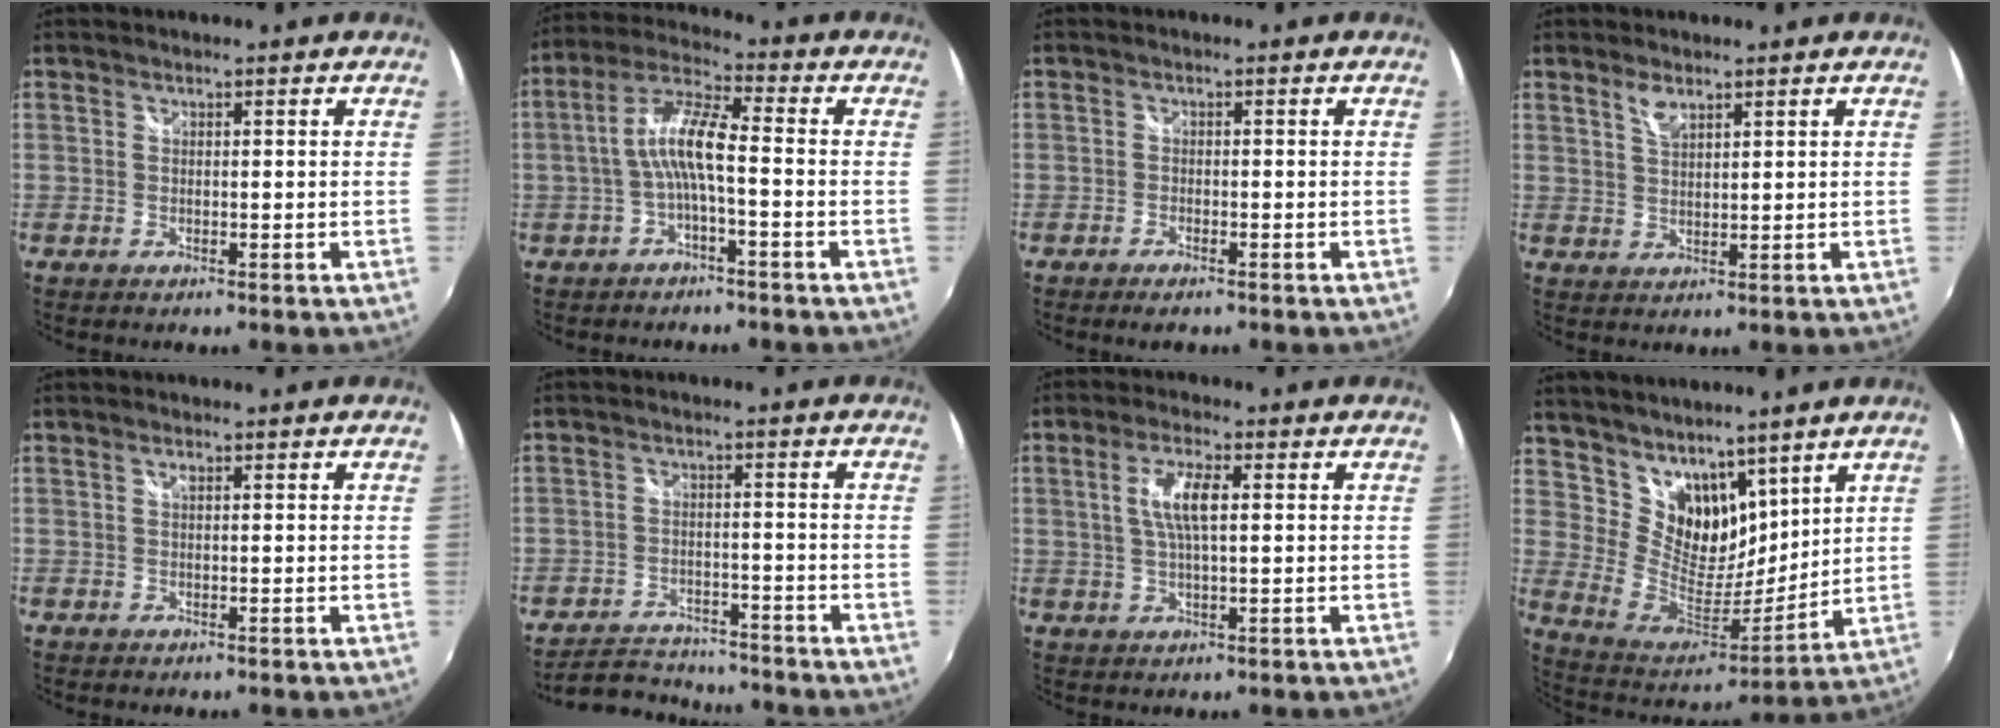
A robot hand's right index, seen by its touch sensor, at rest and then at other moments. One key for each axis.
{"total": 7.9, "fx": -1.7, "fy": 1.3, "fz": 7.6, "tx": -0.171, "ty": 0.016, "tz": -0.031}
{"total": 2.1, "fx": -1.7, "fy": 0.7, "fz": 1.1, "tx": -0.030, "ty": -0.004, "tz": -0.033}
{"total": 3.1, "fx": 2.0, "fy": 1.2, "fz": 2.0, "tx": -0.035, "ty": 0.001, "tz": 0.037}
{"total": 0.7, "fx": 0.3, "fy": 0.2, "fz": 0.7, "tx": -0.013, "ty": 0.003, "tz": 0.003}
{"total": 9.1, "fx": -8.4, "fy": 2.9, "fz": 1.6, "tx": -0.058, "ty": 0.010, "tz": -0.129}
{"total": 6.2, "fx": 1.2, "fy": 1.7, "fz": 5.9, "tx": -0.115, "ty": 0.004, "tz": 0.023}
{"total": 14.9, "fx": 10.2, "fy": 8.8, "fz": 6.5, "tx": -0.136, "ty": 0.002, "tz": 0.202}